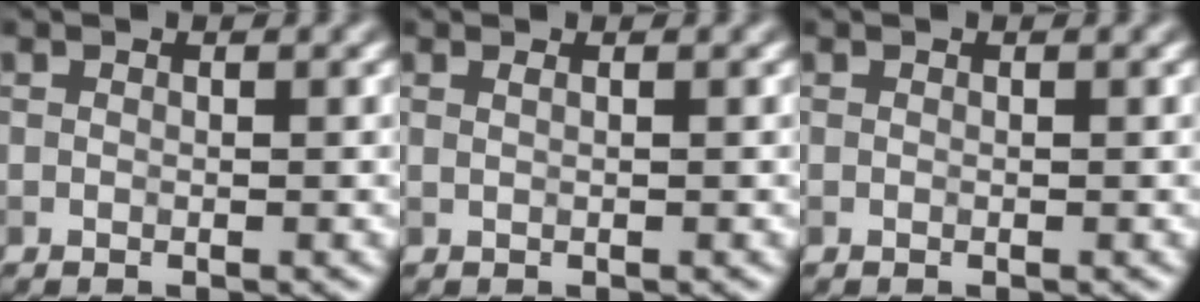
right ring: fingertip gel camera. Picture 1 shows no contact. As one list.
[{"total": 0.9, "force": [0.4, 0.4, 0.7], "torque": [-0.007, -0.002, -0.001]}, {"total": 0.0}]